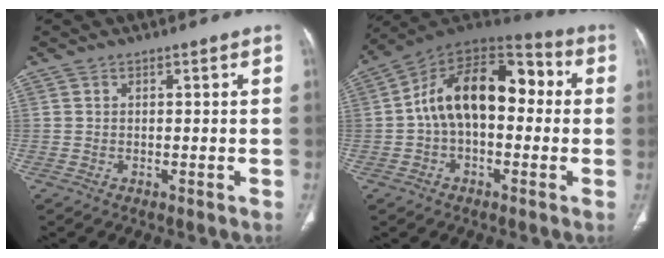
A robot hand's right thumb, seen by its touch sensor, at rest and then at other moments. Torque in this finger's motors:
{"motor_torque": [2.49, 2.52, 0.45, -0.23, 0.36]}